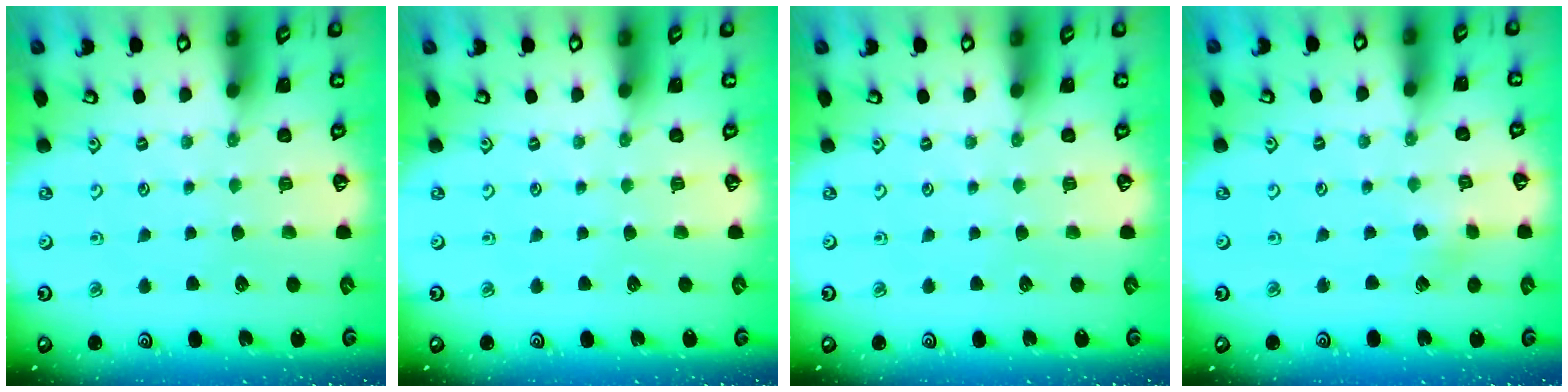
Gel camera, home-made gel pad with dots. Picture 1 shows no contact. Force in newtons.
{"total": 0.0}
{"total": 0.0}
{"total": 2.8, "press": 2.7, "slide": 0.5}